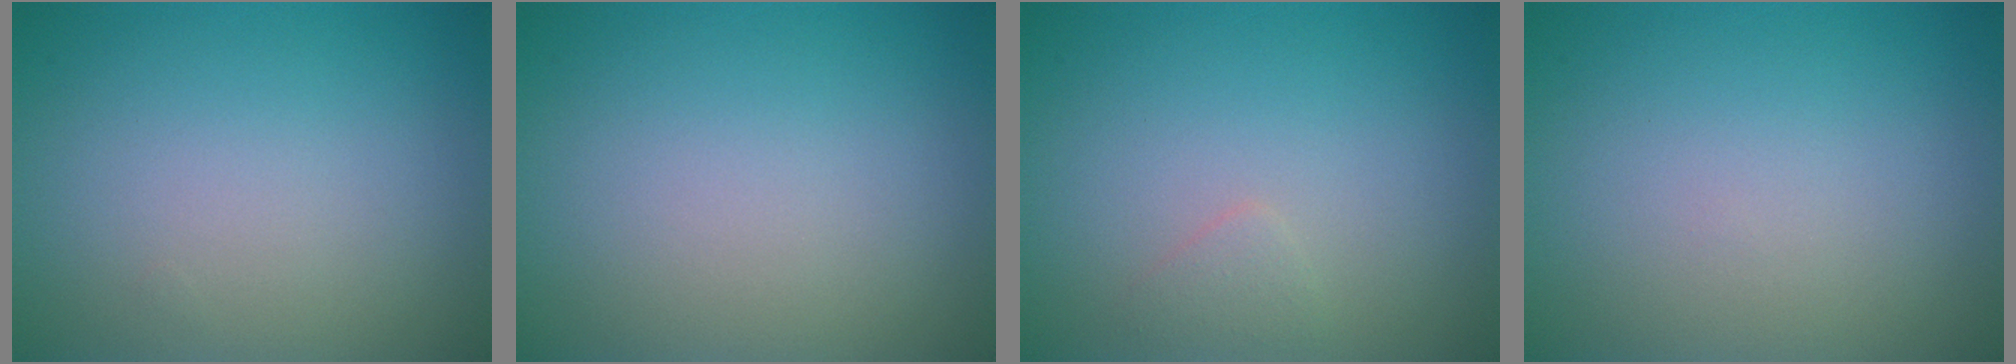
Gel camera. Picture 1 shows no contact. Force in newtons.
{"total": 0.0}
{"total": 0.9, "press": 0.9, "slide": 0.1}
{"total": 0.0}